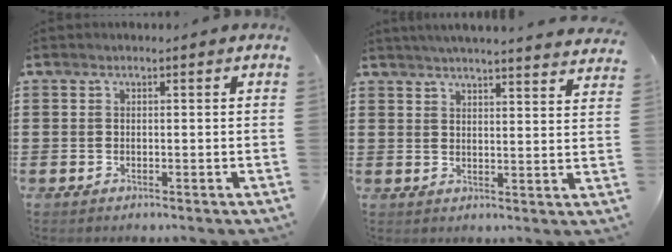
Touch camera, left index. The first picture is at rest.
{"total": 4.0, "force": [3.9, -0.8, 0.8], "torque": [-0.030, -0.022, 0.068]}